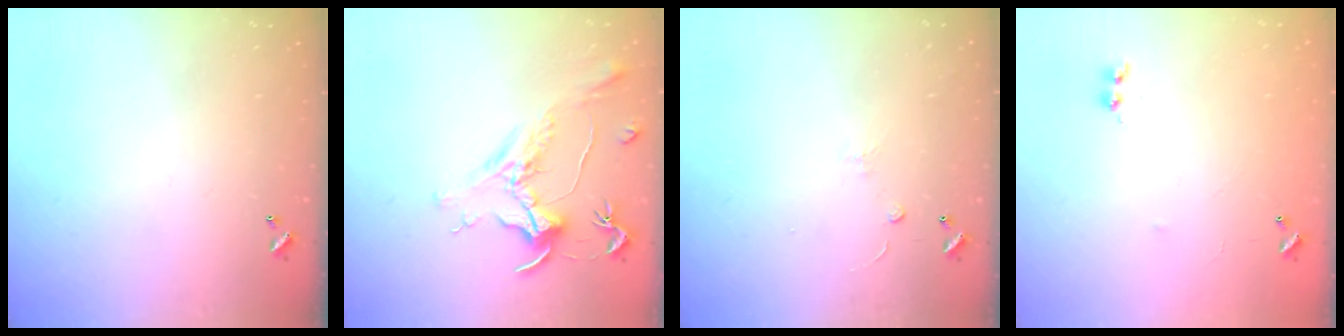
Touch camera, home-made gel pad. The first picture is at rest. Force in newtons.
{"total": 1.5, "press": 1.3, "slide": 0.8}
{"total": 1.6, "press": 1.5, "slide": 0.4}
{"total": 5.7, "press": 5.7, "slide": 0.7}